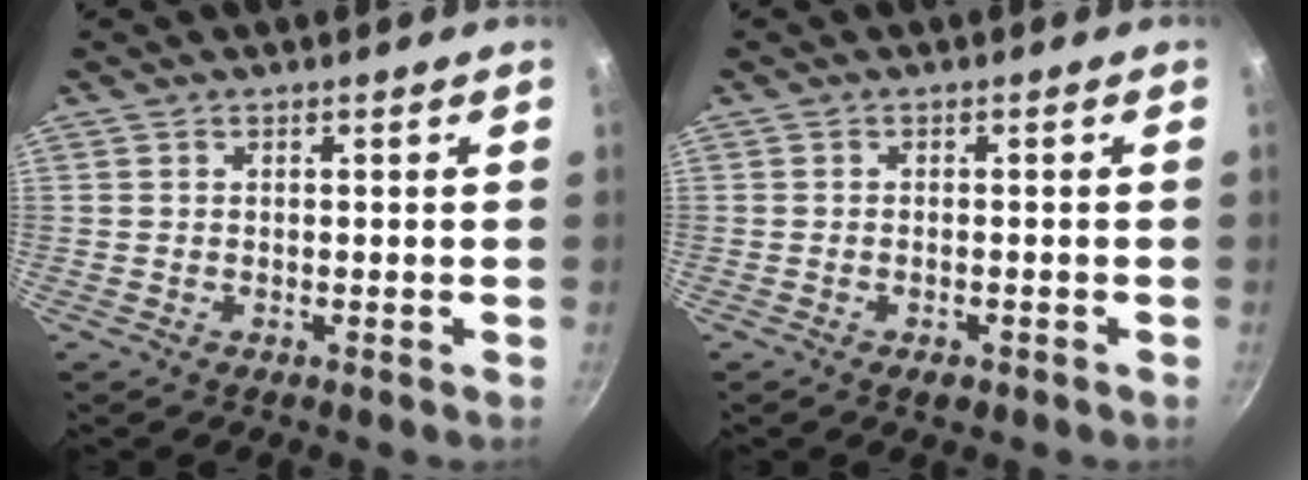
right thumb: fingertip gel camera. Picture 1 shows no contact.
{"total": 1.7, "force": [-1.0, 0.8, 1.0], "torque": [-0.016, 0.004, -0.013]}